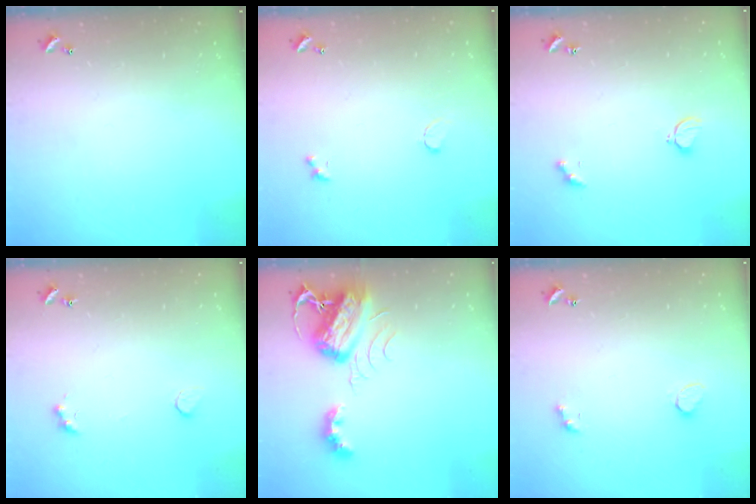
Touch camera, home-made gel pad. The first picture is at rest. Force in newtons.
{"total": 1.3, "press": 1.2, "slide": 0.6}
{"total": 1.8, "press": 1.7, "slide": 0.5}
{"total": 1.8, "press": 1.5, "slide": 1.0}
{"total": 8.0, "press": 7.9, "slide": 0.9}
{"total": 3.9, "press": 3.7, "slide": 1.4}